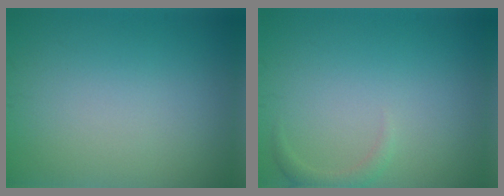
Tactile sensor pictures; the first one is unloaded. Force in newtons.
{"total": 1.3, "press": 1.2, "slide": 0.2}